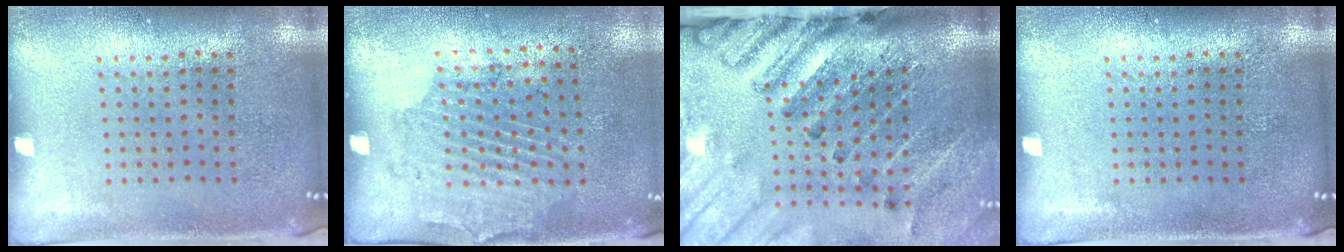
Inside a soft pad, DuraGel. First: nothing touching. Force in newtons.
{"total": 1.8, "press": 1.2, "slide": 1.3}
{"total": 3.5, "press": 2.9, "slide": 1.9}
{"total": 0.0}